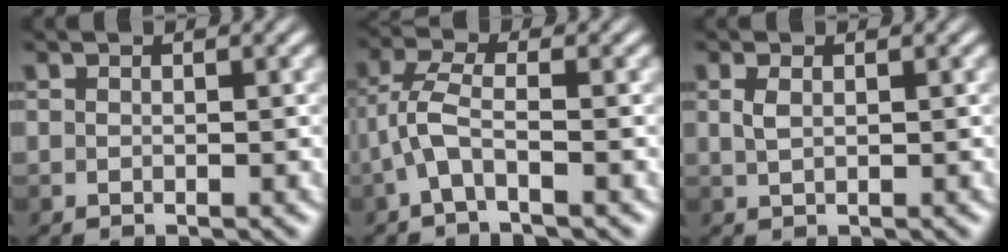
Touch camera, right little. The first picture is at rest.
{"total": 4.2, "force": [-2.3, 1.2, 3.4], "torque": [-0.085, 0.011, -0.050]}
{"total": 1.3, "force": [-0.2, 0.7, 1.1], "torque": [-0.029, 0.001, -0.001]}